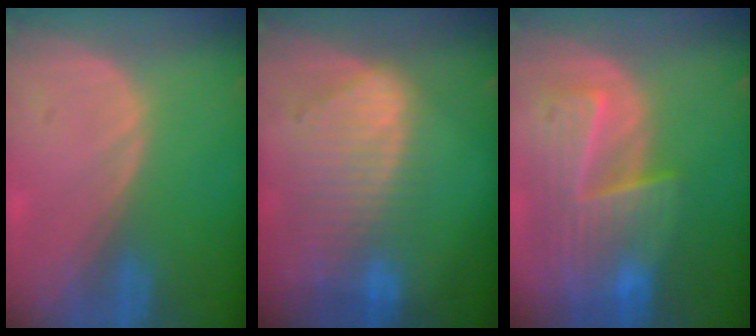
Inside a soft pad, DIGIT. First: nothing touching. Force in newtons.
{"total": 9.3, "press": 8.1, "slide": 4.4}
{"total": 9.6, "press": 8.4, "slide": 4.8}